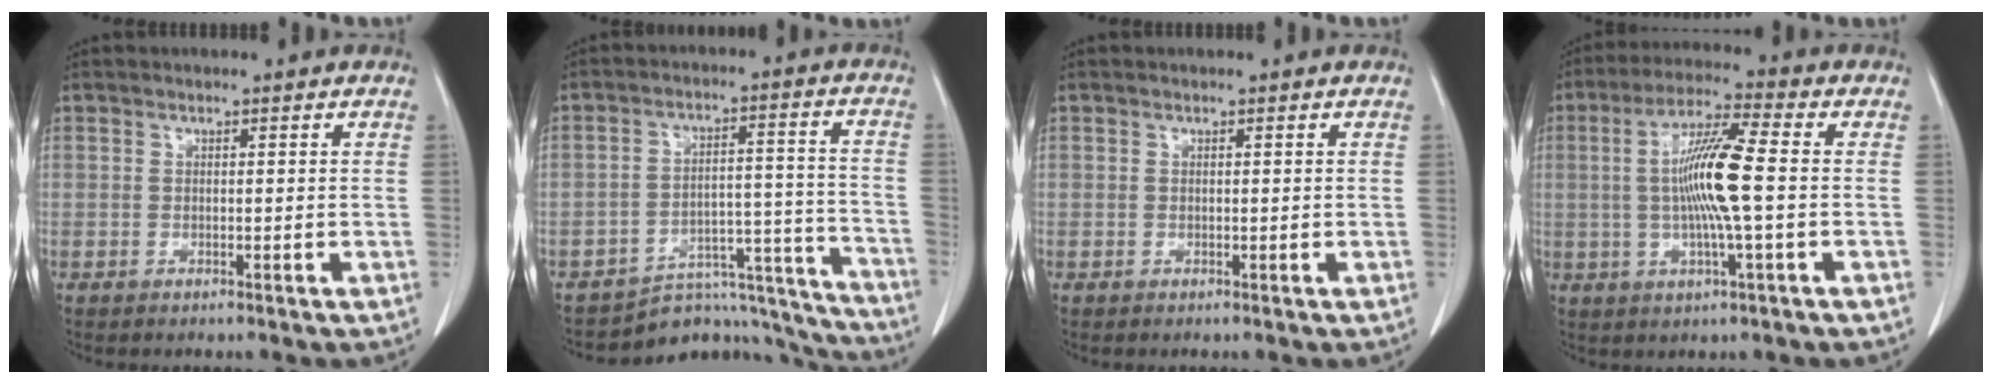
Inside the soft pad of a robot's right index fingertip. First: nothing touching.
{"total": 15.5, "force": [-15.0, 3.6, 0.5], "torque": [0.019, 0.075, -0.204]}
{"total": 0.0}
{"total": 10.5, "force": [-0.1, 0.1, 10.5], "torque": [-0.201, 0.003, -0.009]}